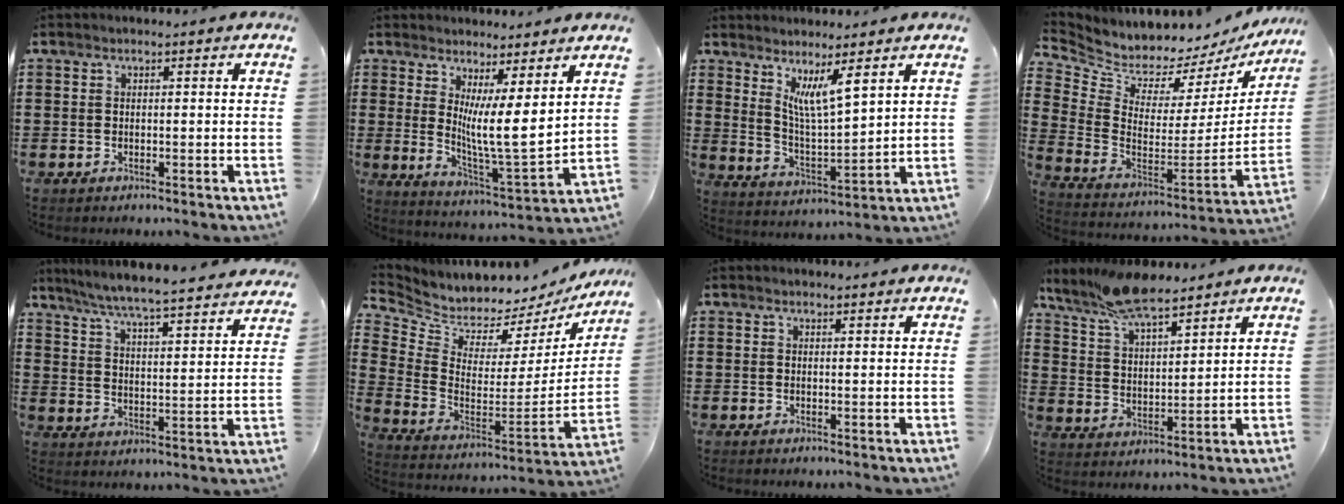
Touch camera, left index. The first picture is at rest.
{"total": 8.2, "force": [3.4, 1.1, 7.4], "torque": [-0.128, -0.037, 0.059]}
{"total": 6.5, "force": [4.7, 0.6, 4.5], "torque": [-0.095, -0.024, 0.079]}
{"total": 5.1, "force": [5.0, 1.2, 0.2], "torque": [-0.043, -0.063, 0.082]}
{"total": 5.7, "force": [5.3, -0.8, 1.7], "torque": [-0.059, -0.045, 0.085]}
{"total": 4.9, "force": [4.7, 1.3, 0.3], "torque": [-0.044, -0.063, 0.078]}
{"total": 0.9, "force": [0.9, 0.0, 0.2], "torque": [0.002, -0.005, 0.017]}
{"total": 8.9, "force": [7.7, 1.8, 4.0], "torque": [-0.100, -0.018, 0.144]}